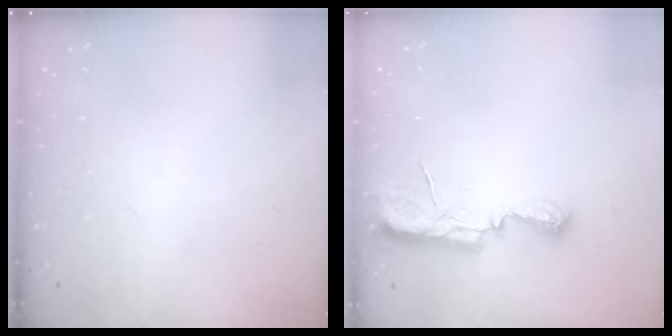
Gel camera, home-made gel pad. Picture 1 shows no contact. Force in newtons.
{"total": 9.8, "press": 8.5, "slide": 4.8}